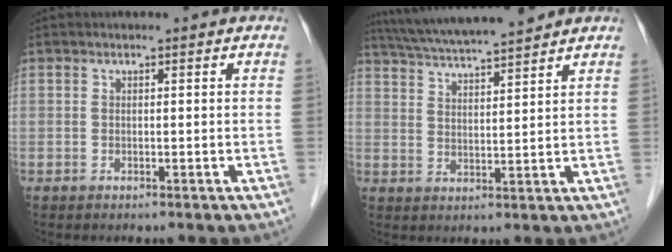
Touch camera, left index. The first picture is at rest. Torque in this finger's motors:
{"motor_torque": [0.41, -0.29, 0.30, 0.07]}